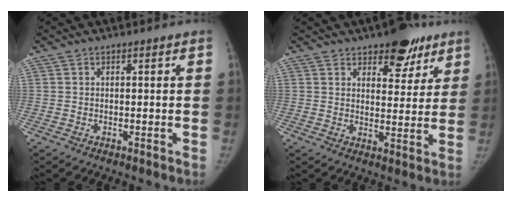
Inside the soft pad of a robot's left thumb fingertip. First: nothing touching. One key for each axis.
{"total": 9.3, "fx": 6.2, "fy": 4.9, "fz": 5.0, "tx": -0.021, "ty": -0.031, "tz": 0.086}